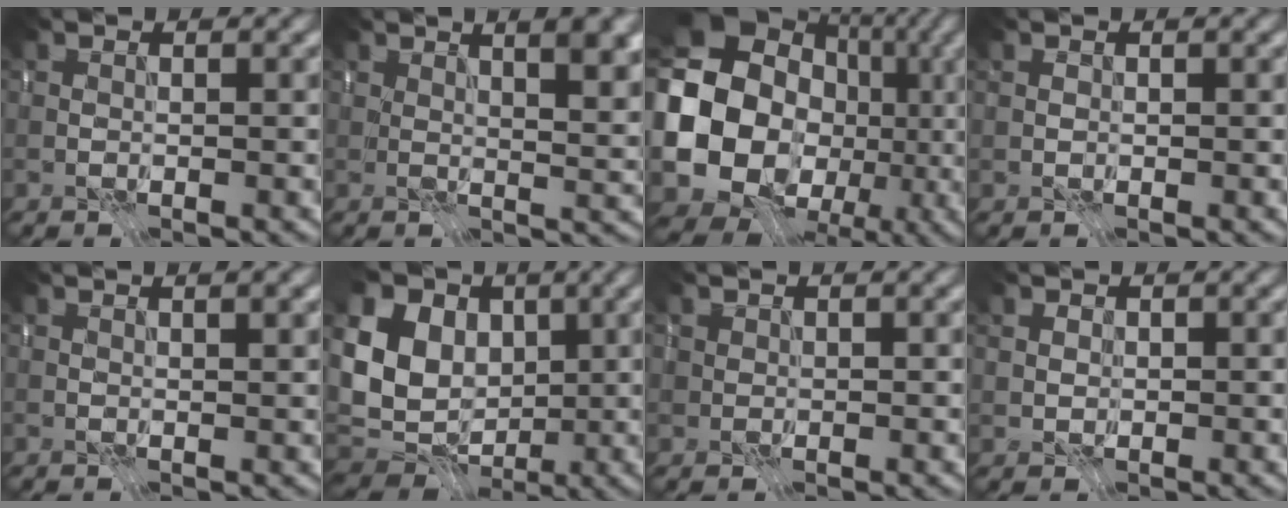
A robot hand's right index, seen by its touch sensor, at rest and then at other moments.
{"total": 7.6, "force": [3.7, 2.5, 6.1], "torque": [-0.052, 0.027, 0.037]}
{"total": 15.6, "force": [-1.1, 13.2, 8.1], "torque": [-0.155, -0.020, -0.017]}
{"total": 0.0}
{"total": 1.9, "force": [1.0, 0.3, 1.5], "torque": [-0.021, -0.001, 0.017]}
{"total": 14.0, "force": [3.3, 11.3, 7.6], "torque": [-0.171, 0.031, 0.041]}
{"total": 0.7, "force": [0.5, 0.5, 0.0], "torque": [0.001, -0.001, 0.011]}
{"total": 0.8, "force": [0.3, 0.8, 0.1], "torque": [-0.001, -0.004, 0.009]}